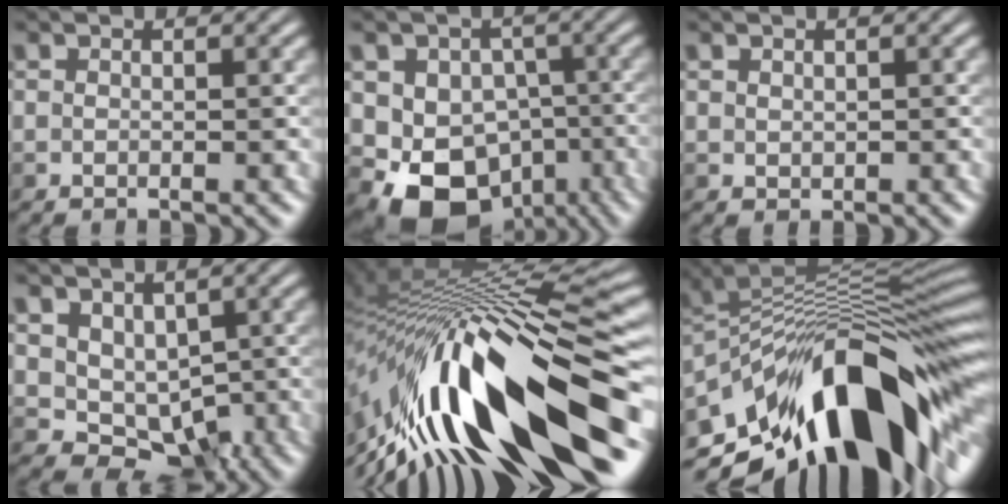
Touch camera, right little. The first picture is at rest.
{"total": 8.3, "force": [-3.4, 6.7, 3.6], "torque": [-0.040, -0.003, -0.068]}
{"total": 0.5, "force": [0.4, 0.4, -0.1], "torque": [-0.001, -0.001, 0.011]}
{"total": 3.5, "force": [0.1, 2.9, 1.9], "torque": [-0.030, -0.006, 0.007]}
{"total": 15.4, "force": [-5.7, 3.9, 13.7], "torque": [-0.253, 0.035, -0.103]}
{"total": 14.3, "force": [-7.9, 5.4, 10.6], "torque": [-0.159, 0.030, -0.138]}